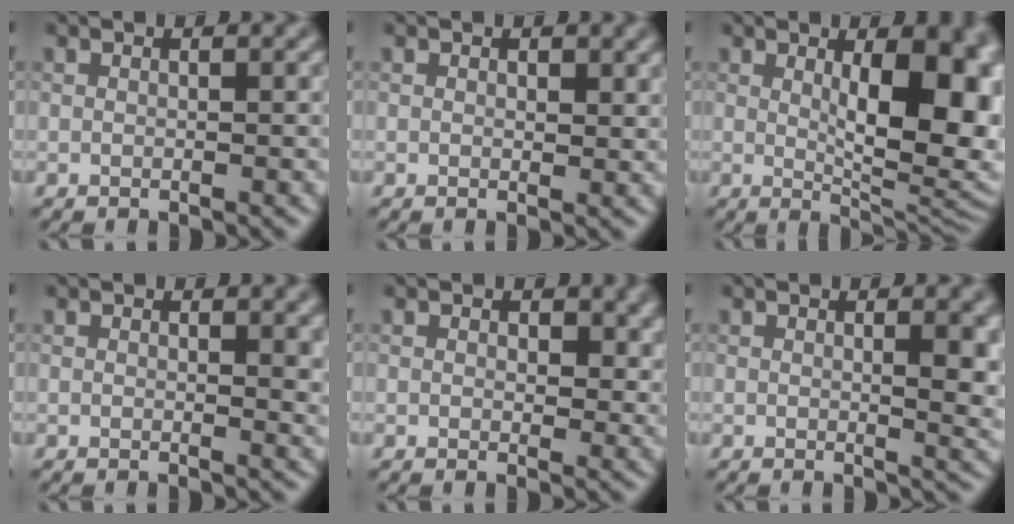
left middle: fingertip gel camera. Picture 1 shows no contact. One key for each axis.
{"total": 0.9, "fx": 0.5, "fy": 0.6, "fz": 0.5, "tx": -0.004, "ty": -0.005, "tz": 0.008}
{"total": 10.8, "fx": 1.5, "fy": 4.2, "fz": 9.8, "tx": -0.116, "ty": -0.006, "tz": 0.031}
{"total": 1.6, "fx": 0.6, "fy": 0.5, "fz": 1.4, "tx": -0.012, "ty": -0.004, "tz": 0.010}
{"total": 2.4, "fx": 0.9, "fy": 1.6, "fz": 1.6, "tx": -0.020, "ty": -0.009, "tz": 0.012}
{"total": 3.8, "fx": 0.6, "fy": 1.1, "fz": 3.6, "tx": -0.041, "ty": -0.003, "tz": 0.012}